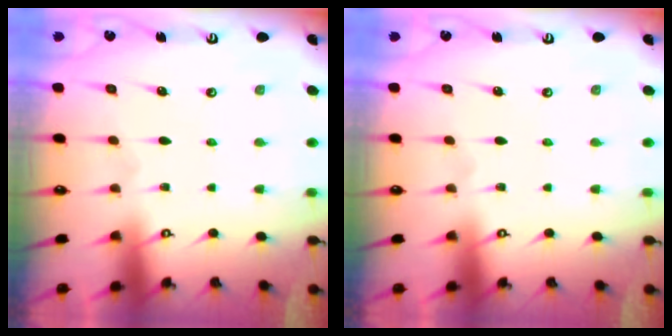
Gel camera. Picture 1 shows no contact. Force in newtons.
{"total": 0.0}